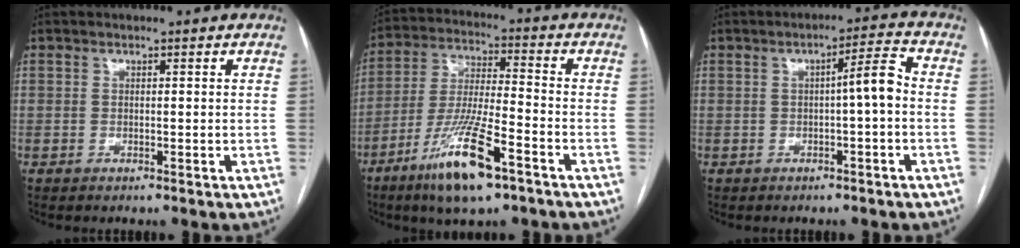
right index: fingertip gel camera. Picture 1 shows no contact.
{"total": 13.7, "force": [-7.8, 1.9, 11.1], "torque": [-0.220, -0.023, -0.141]}
{"total": 4.5, "force": [-0.4, 0.2, 4.5], "torque": [-0.064, 0.013, -0.007]}